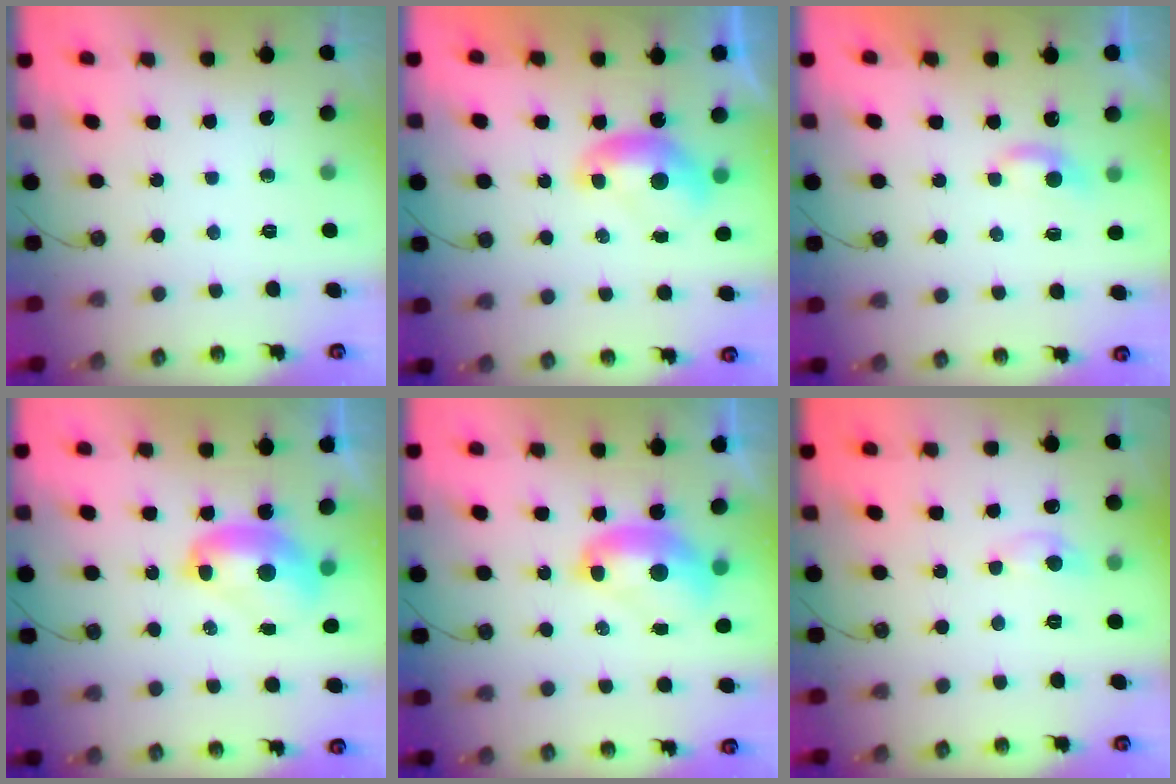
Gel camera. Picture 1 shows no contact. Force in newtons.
{"total": 0.0}
{"total": 1.7, "press": 1.7, "slide": 0.4}
{"total": 3.5, "press": 3.4, "slide": 0.4}
{"total": 3.5, "press": 3.5, "slide": 0.2}
{"total": 1.5, "press": 1.5, "slide": 0.0}